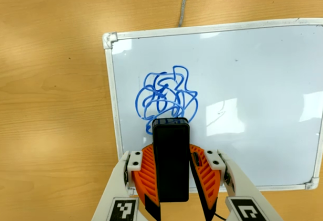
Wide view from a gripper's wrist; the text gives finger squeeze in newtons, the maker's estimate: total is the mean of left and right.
{"total": 5.9, "left": 5.6, "right": 6.2}